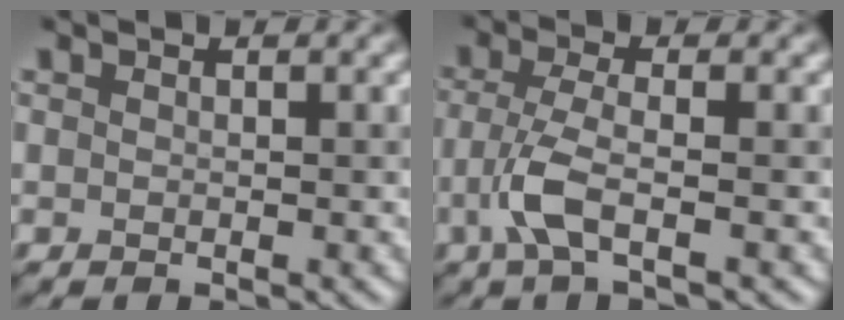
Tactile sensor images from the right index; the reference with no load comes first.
{"total": 3.7, "force": [-1.3, 1.0, 3.3], "torque": [-0.079, 0.001, -0.033]}